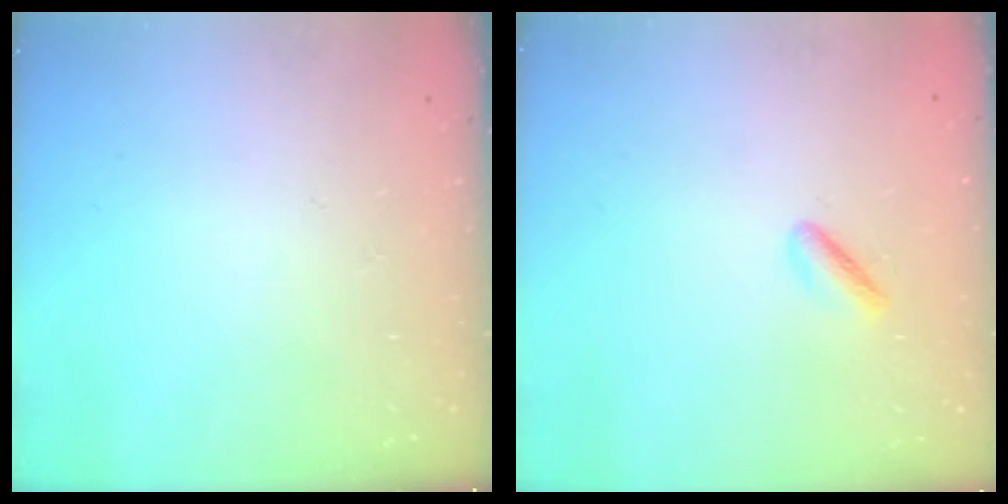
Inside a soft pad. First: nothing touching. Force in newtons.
{"total": 1.9, "press": 1.5, "slide": 1.2}